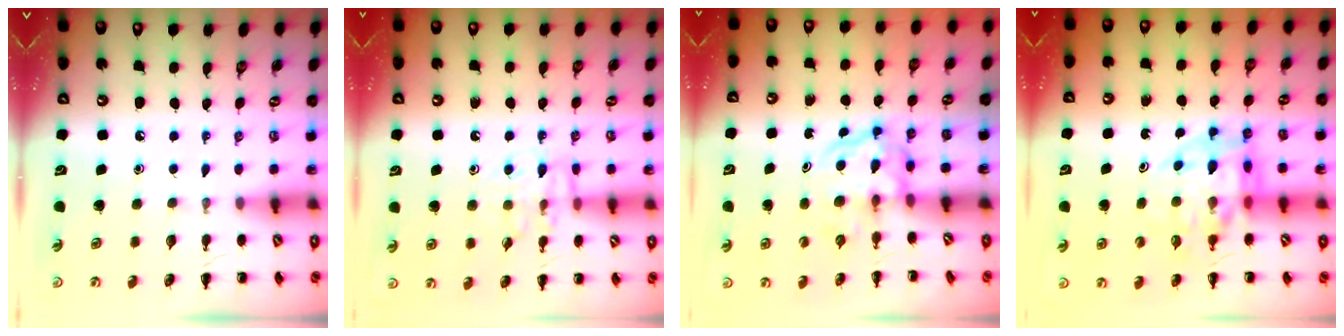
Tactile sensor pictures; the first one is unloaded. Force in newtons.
{"total": 10.7, "press": 10.7, "slide": 0.6}
{"total": 3.9, "press": 3.9, "slide": 0.4}
{"total": 12.7, "press": 12.0, "slide": 4.0}